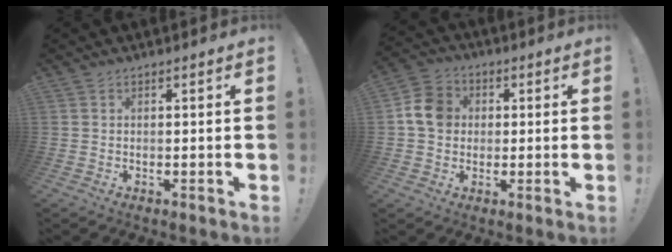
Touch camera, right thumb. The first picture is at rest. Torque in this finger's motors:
{"motor_torque": [0.69, 0.60, 0.28, -0.21, 0.01]}